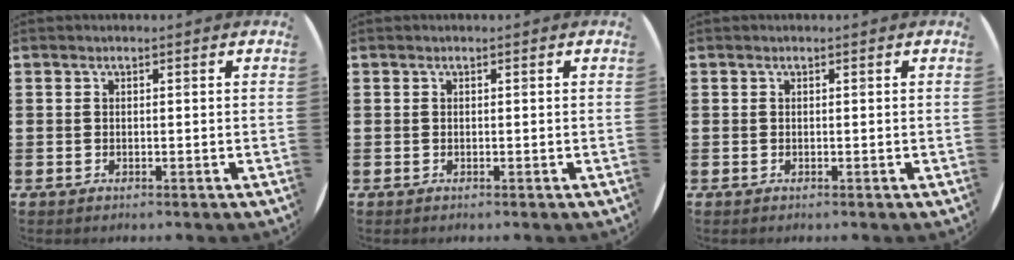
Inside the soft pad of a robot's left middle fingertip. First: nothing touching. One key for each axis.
{"total": 0.0}
{"total": 0.0}